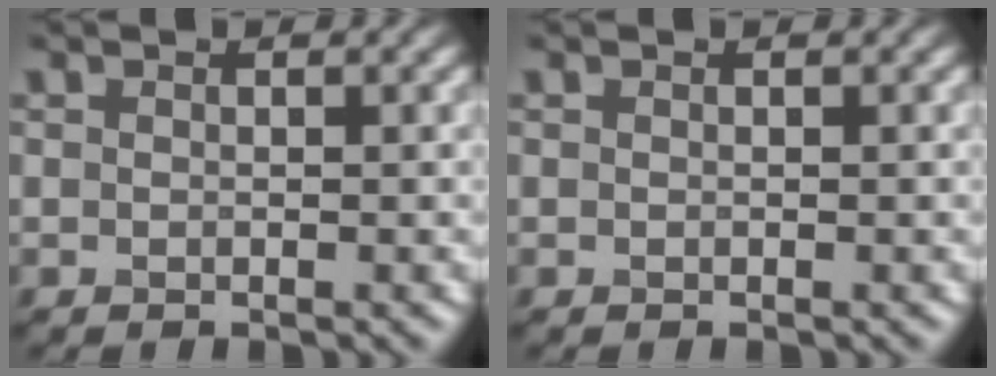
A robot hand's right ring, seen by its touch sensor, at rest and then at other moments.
{"total": 0.0}